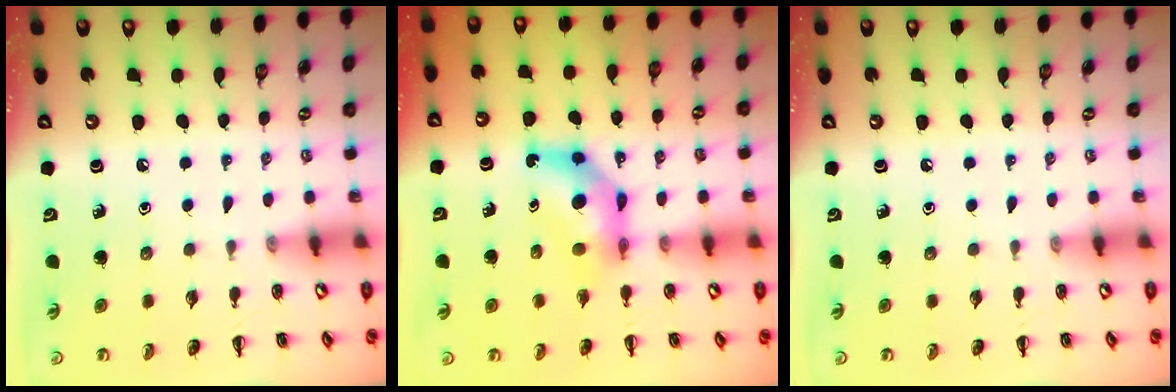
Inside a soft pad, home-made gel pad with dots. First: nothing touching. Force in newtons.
{"total": 7.0, "press": 6.8, "slide": 1.4}
{"total": 0.0}